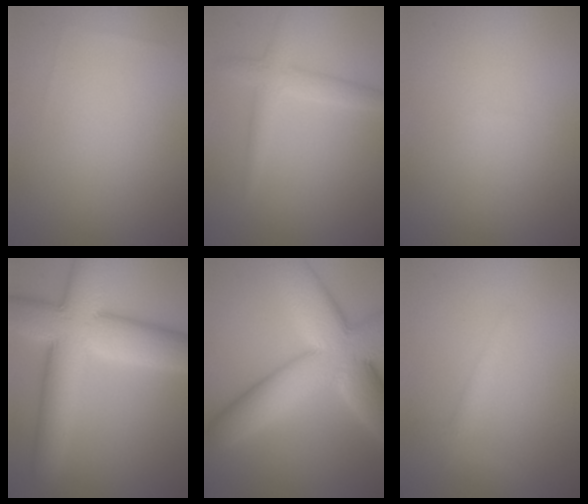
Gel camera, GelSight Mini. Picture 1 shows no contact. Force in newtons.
{"total": 1.8, "press": 1.8, "slide": 0.1}
{"total": 0.0}
{"total": 10.8, "press": 10.8, "slide": 0.3}
{"total": 11.8, "press": 11.8, "slide": 0.9}
{"total": 1.4, "press": 1.4, "slide": 0.1}